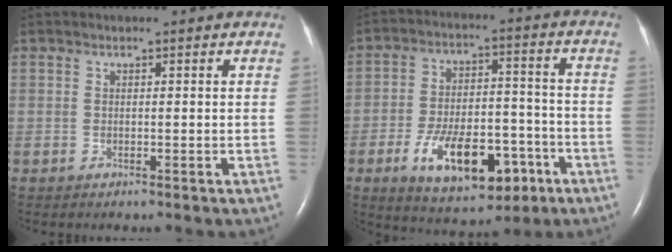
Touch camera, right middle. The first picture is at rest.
{"total": 14.6, "force": [-6.7, 6.4, 11.3], "torque": [-0.189, 0.006, -0.097]}